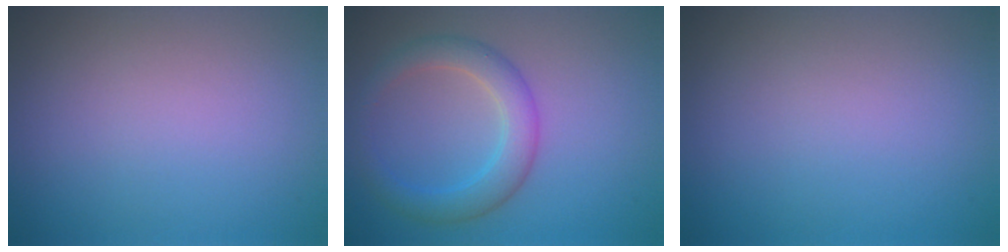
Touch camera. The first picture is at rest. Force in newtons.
{"total": 3.8, "press": 3.8, "slide": 0.1}
{"total": 0.0}